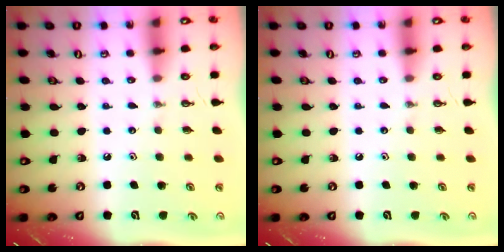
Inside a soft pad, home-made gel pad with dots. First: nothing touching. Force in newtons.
{"total": 0.0}